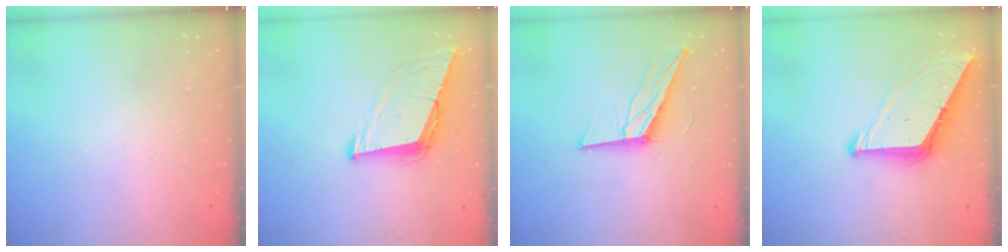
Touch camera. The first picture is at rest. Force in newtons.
{"total": 9.0, "press": 8.1, "slide": 3.8}
{"total": 12.7, "press": 12.6, "slide": 1.2}
{"total": 8.6, "press": 8.6, "slide": 0.9}